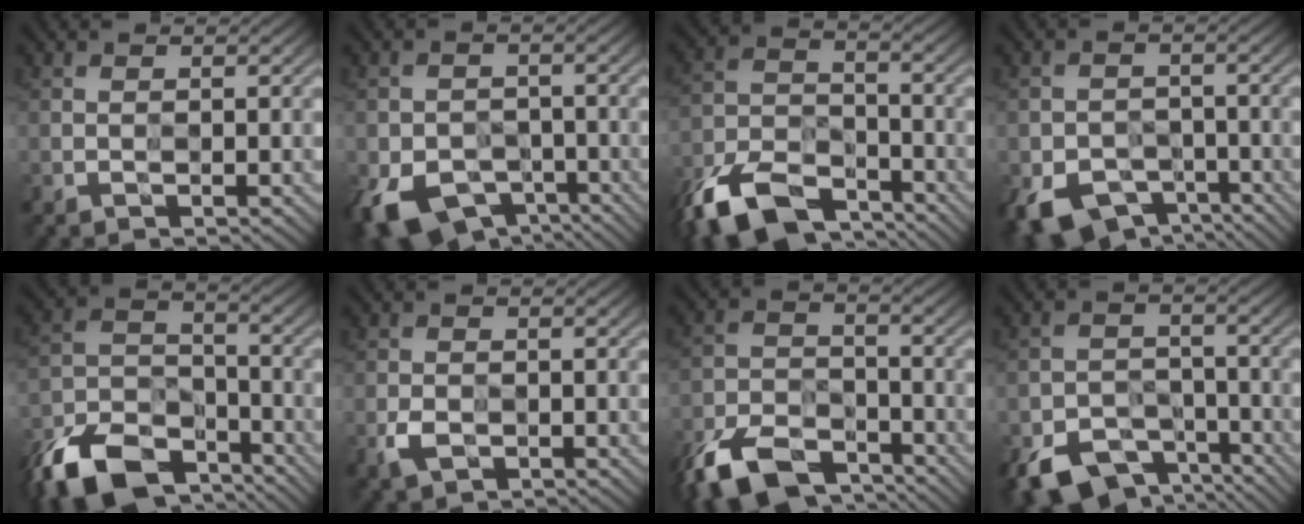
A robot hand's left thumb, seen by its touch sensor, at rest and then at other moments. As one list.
[{"total": 6.0, "force": [-3.6, 4.5, 1.7], "torque": [-0.040, -0.018, -0.061]}, {"total": 9.7, "force": [-8.0, 4.2, 3.7], "torque": [-0.079, -0.006, -0.170]}, {"total": 5.0, "force": [-3.4, 3.6, 0.7], "torque": [-0.014, -0.011, -0.057]}, {"total": 11.1, "force": [-9.0, 5.2, 3.9], "torque": [-0.091, -0.009, -0.183]}, {"total": 1.7, "force": [-0.9, 1.5, 0.0], "torque": [-0.003, -0.008, -0.017]}, {"total": 8.4, "force": [-7.0, 3.6, 2.8], "torque": [-0.062, -0.006, -0.148]}, {"total": 6.1, "force": [-4.7, 3.6, 1.1], "torque": [-0.018, -0.010, -0.086]}]